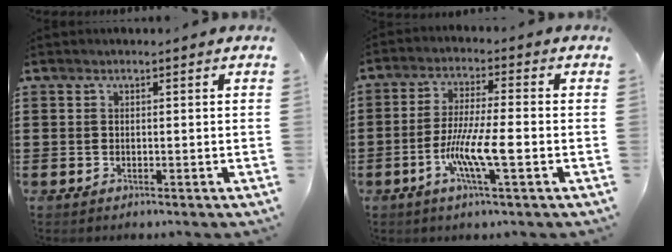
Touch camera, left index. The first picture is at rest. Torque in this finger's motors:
{"motor_torque": [1.70, 0.44, 0.68, 0.10]}